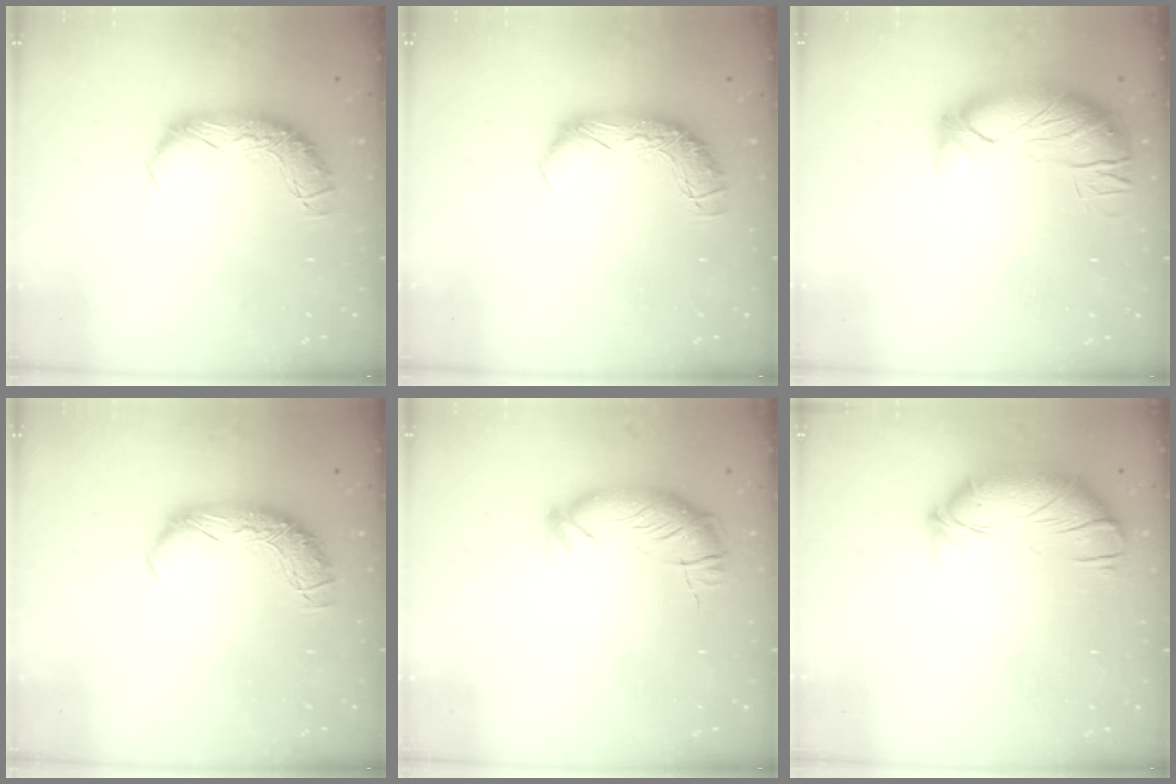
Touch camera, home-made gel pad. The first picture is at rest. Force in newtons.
{"total": 0.0}
{"total": 2.7, "press": 1.1, "slide": 2.4}
{"total": 0.0}
{"total": 3.5, "press": 3.3, "slide": 0.9}
{"total": 2.8, "press": 1.5, "slide": 2.3}